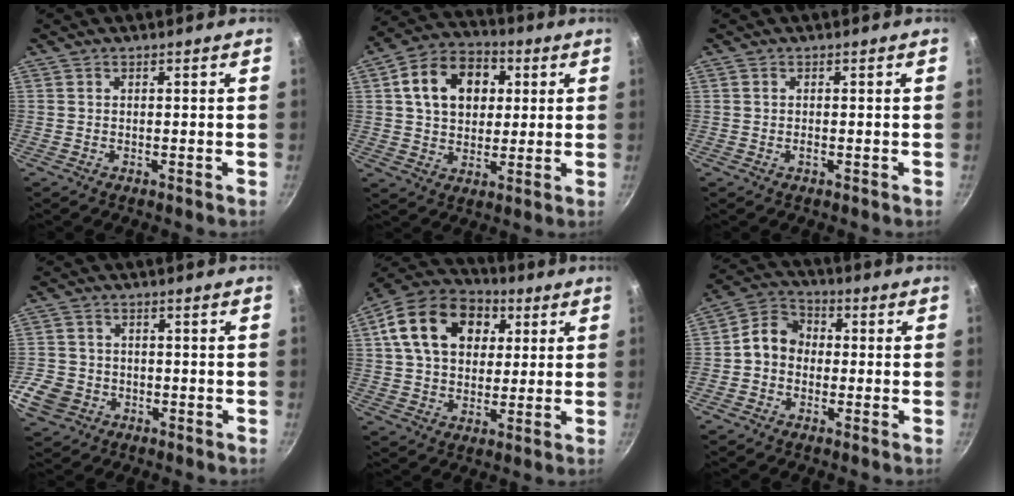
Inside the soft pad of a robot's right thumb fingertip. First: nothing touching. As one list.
[{"total": 14.3, "force": [3.6, 10.6, 8.9], "torque": [-0.123, 0.017, 0.049]}, {"total": 0.7, "force": [-0.2, 0.3, 0.6], "torque": [-0.014, 0.002, -0.003]}, {"total": 8.2, "force": [-2.9, 6.9, 3.4], "torque": [-0.068, 0.020, -0.052]}, {"total": 18.6, "force": [5.5, 13.4, 11.7], "torque": [-0.184, 0.016, 0.080]}, {"total": 7.8, "force": [-0.7, 6.7, 4.1], "torque": [-0.041, 0.024, -0.035]}]